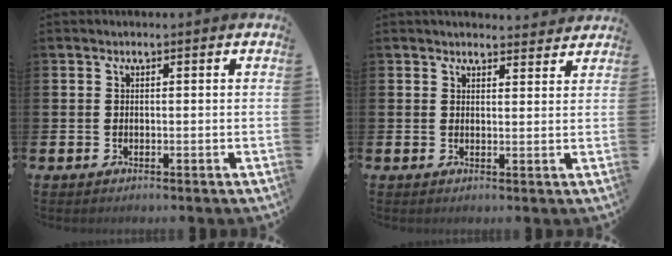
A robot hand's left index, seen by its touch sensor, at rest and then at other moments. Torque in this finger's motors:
{"motor_torque": [0.86, -1.27, 0.41, 0.06]}